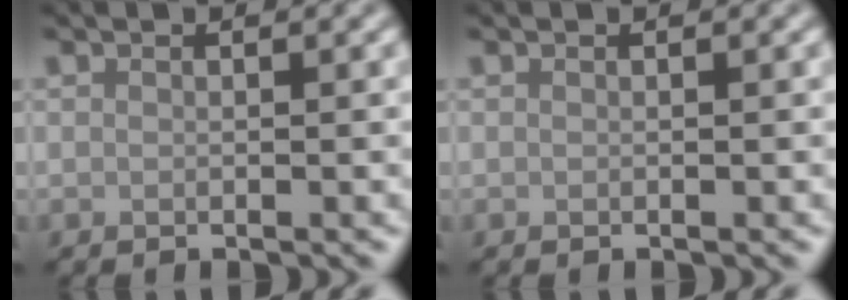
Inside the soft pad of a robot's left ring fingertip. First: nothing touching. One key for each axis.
{"total": 0.0}